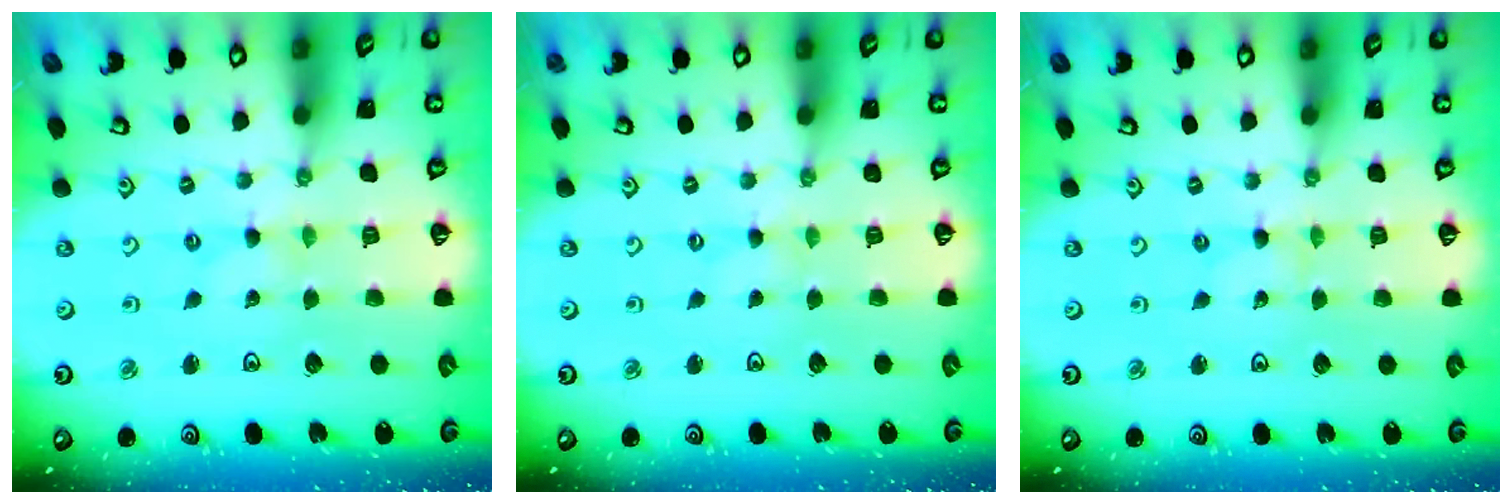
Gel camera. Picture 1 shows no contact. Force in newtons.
{"total": 0.0}
{"total": 0.0}